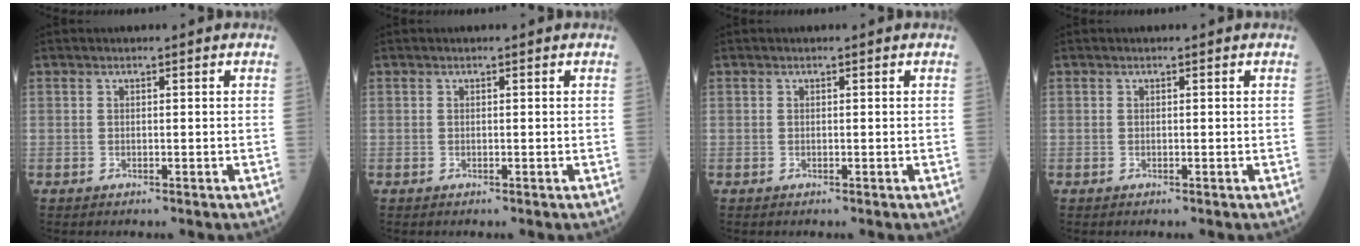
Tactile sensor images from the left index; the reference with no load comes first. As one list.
[{"total": 0.0}, {"total": 0.0}, {"total": 0.0}]